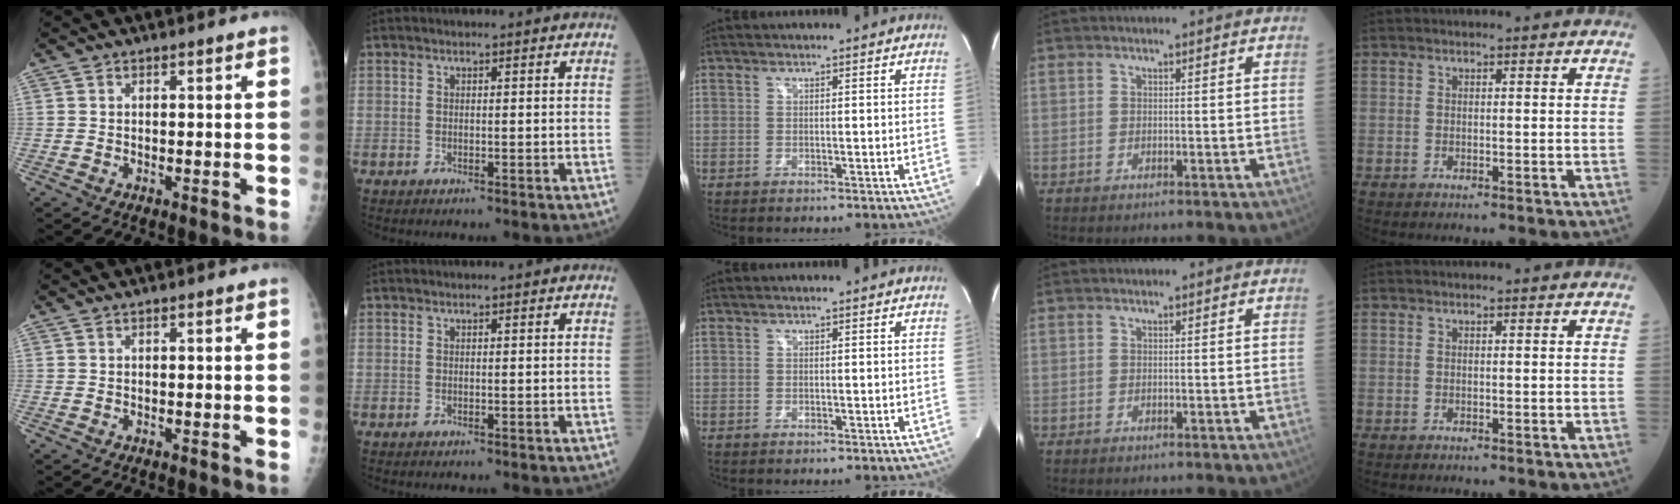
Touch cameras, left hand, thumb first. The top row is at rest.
{}